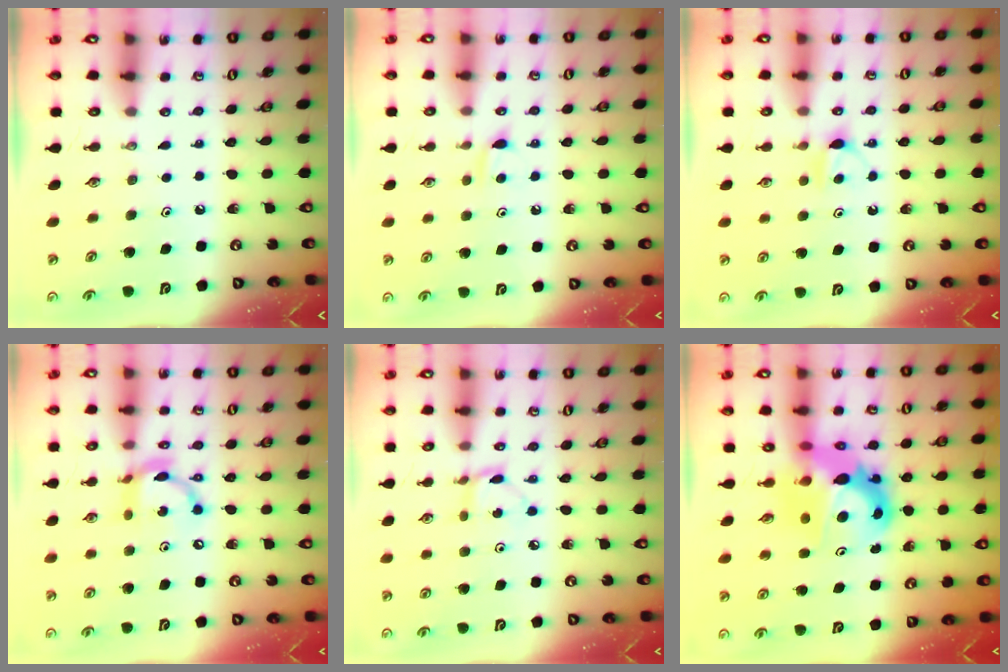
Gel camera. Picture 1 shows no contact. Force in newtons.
{"total": 4.9, "press": 4.8, "slide": 0.5}
{"total": 4.5, "press": 4.4, "slide": 0.8}
{"total": 11.5, "press": 11.5, "slide": 0.7}
{"total": 4.2, "press": 4.1, "slide": 0.5}
{"total": 11.0, "press": 11.0, "slide": 0.8}